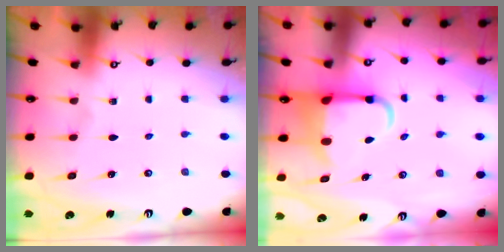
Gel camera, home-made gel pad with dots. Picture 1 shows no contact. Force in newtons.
{"total": 6.3, "press": 6.2, "slide": 1.1}